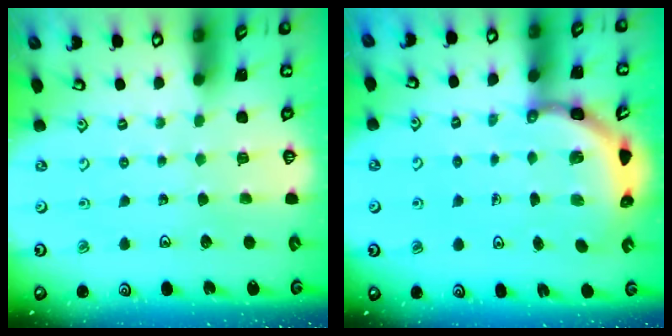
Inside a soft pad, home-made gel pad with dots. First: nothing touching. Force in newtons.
{"total": 4.3, "press": 3.9, "slide": 2.0}